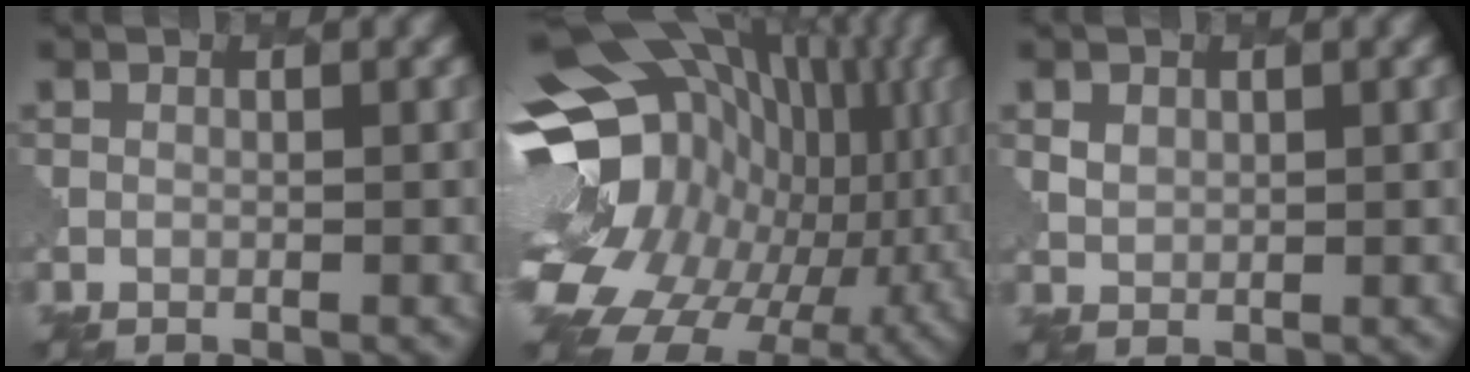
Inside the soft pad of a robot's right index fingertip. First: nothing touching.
{"total": 20.3, "force": [0.1, 16.3, 12.0], "torque": [-0.220, 0.000, -0.002]}
{"total": 1.3, "force": [0.9, 0.9, 0.1], "torque": [-0.005, 0.000, 0.018]}